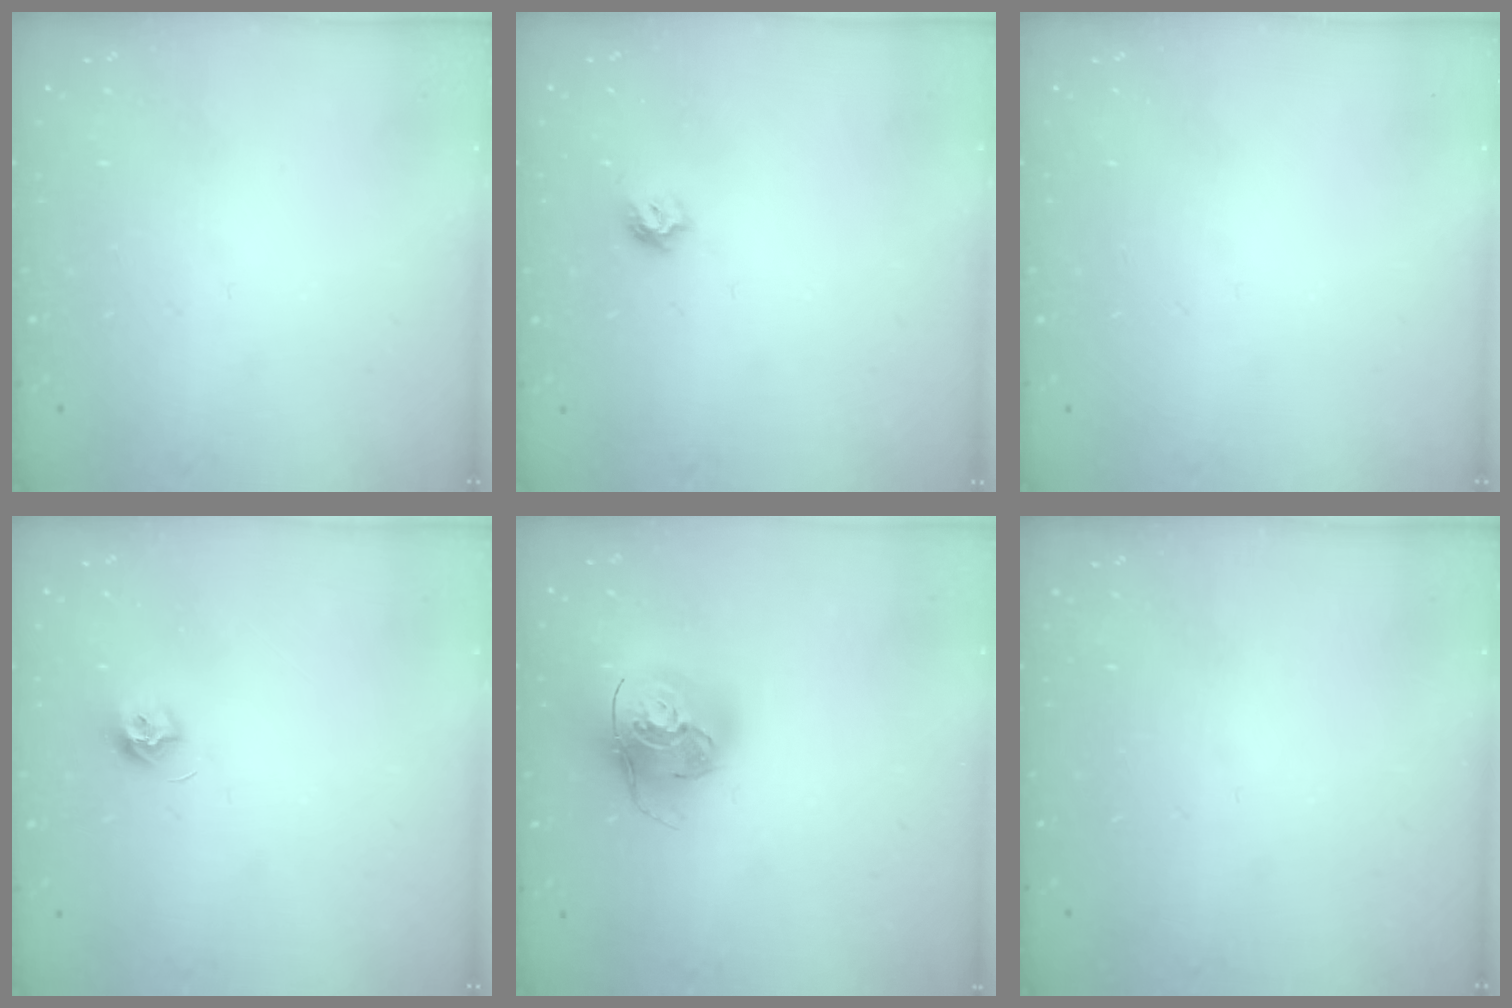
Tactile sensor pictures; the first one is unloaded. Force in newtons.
{"total": 5.1, "press": 5.1, "slide": 0.6}
{"total": 0.0}
{"total": 7.6, "press": 7.6, "slide": 0.6}
{"total": 16.2, "press": 16.1, "slide": 2.0}
{"total": 0.0}